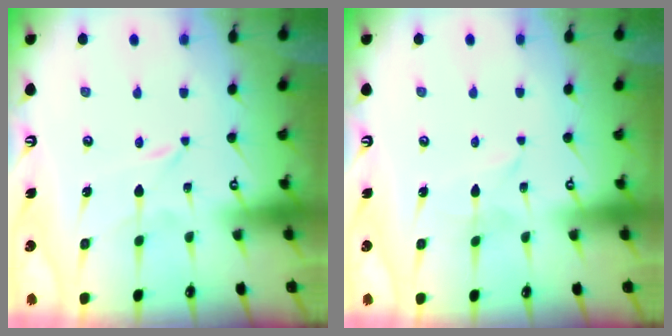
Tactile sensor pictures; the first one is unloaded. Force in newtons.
{"total": 1.6, "press": 1.6, "slide": 0.2}